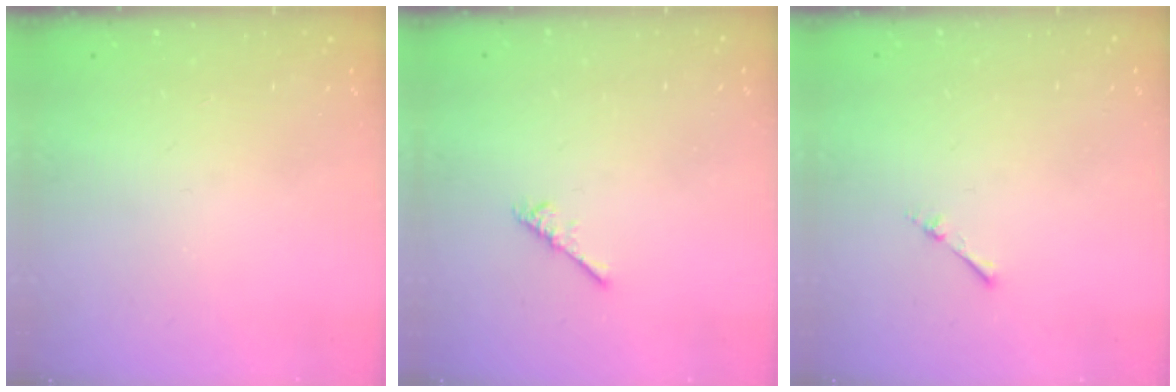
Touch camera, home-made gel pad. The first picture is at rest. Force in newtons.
{"total": 2.2, "press": 2.1, "slide": 0.5}
{"total": 1.7, "press": 1.7, "slide": 0.3}